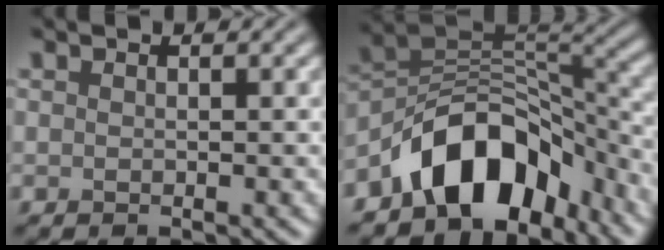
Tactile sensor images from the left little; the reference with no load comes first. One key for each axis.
{"total": 9.6, "fx": -6.0, "fy": 5.4, "fz": 5.1, "tx": -0.054, "ty": 0.010, "tz": -0.113}